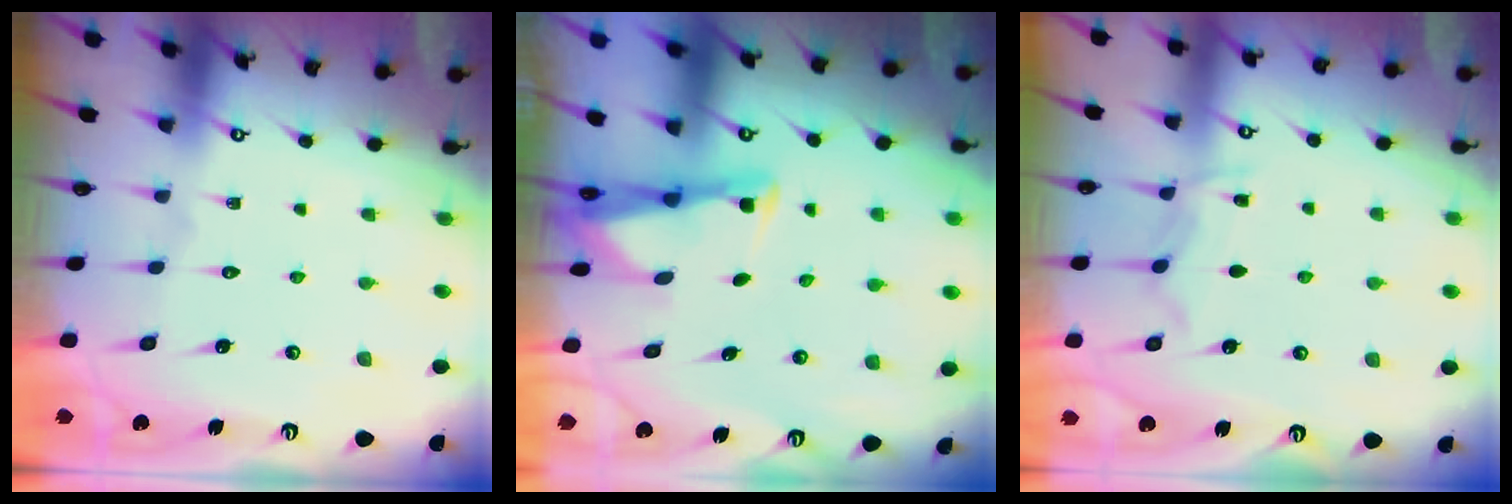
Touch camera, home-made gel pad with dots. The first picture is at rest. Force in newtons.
{"total": 2.5, "press": 2.5, "slide": 0.3}
{"total": 6.4, "press": 6.3, "slide": 0.8}